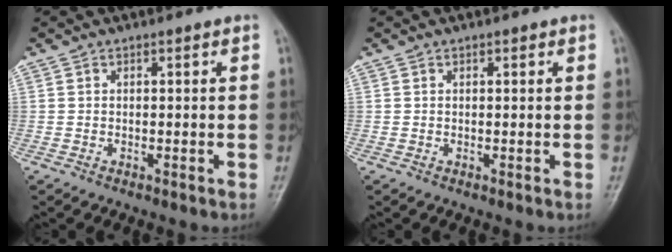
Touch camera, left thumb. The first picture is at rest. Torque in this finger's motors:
{"motor_torque": [0.00, 0.09, -0.37, 0.07, 0.01]}